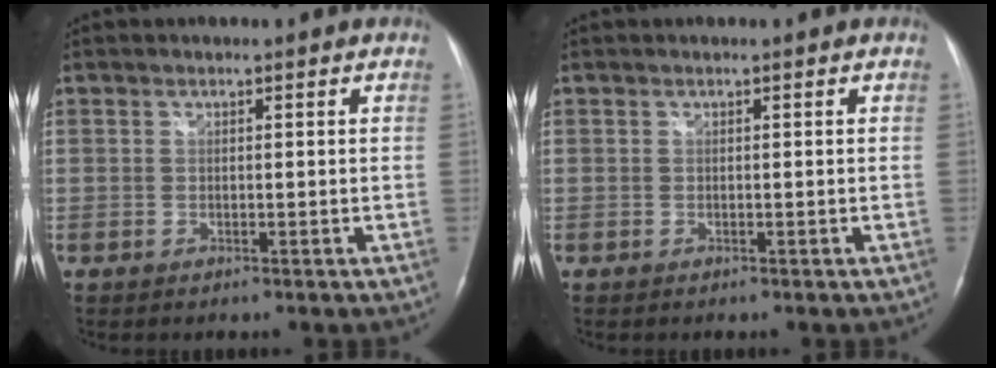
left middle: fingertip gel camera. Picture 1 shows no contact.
{"total": 0.0}